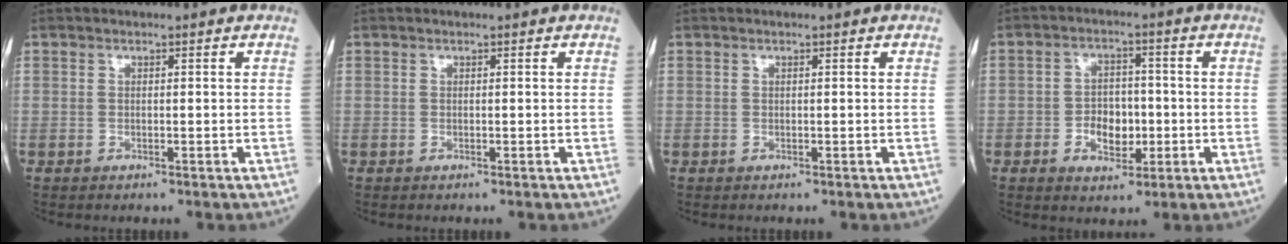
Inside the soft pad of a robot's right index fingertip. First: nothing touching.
{"total": 0.0}
{"total": 0.0}
{"total": 5.6, "force": [-1.3, 3.6, 4.1], "torque": [-0.062, 0.007, -0.018]}